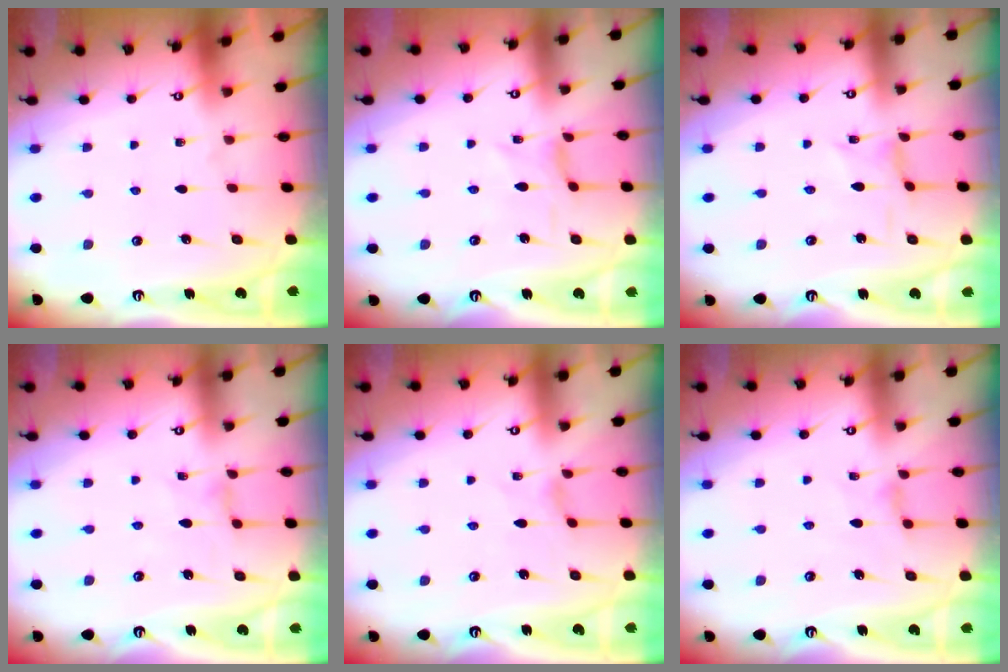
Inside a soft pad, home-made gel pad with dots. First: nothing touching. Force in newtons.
{"total": 0.0}
{"total": 0.0}
{"total": 0.6, "press": 0.5, "slide": 0.2}
{"total": 0.6, "press": 0.6, "slide": 0.2}
{"total": 2.6, "press": 2.6, "slide": 0.5}